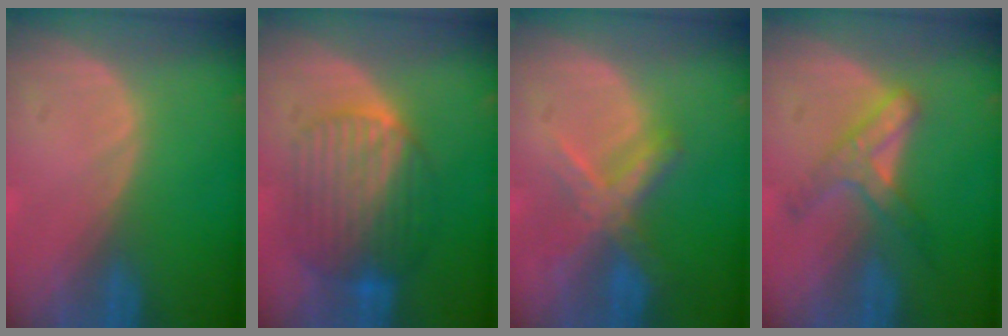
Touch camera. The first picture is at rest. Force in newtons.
{"total": 8.9, "press": 8.9, "slide": 0.5}
{"total": 7.2, "press": 6.1, "slide": 3.9}
{"total": 5.2, "press": 5.2, "slide": 0.9}